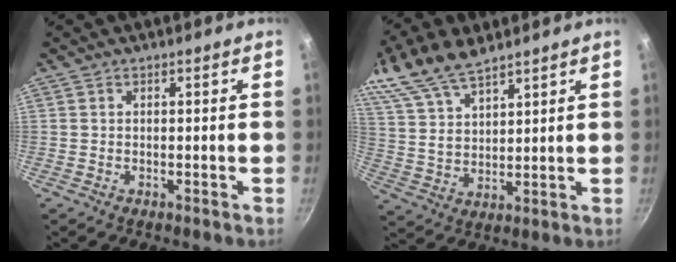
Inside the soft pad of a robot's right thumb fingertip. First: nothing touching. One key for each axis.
{"total": 14.6, "fx": 10.8, "fy": 6.1, "fz": 7.8, "tx": -0.158, "ty": -0.017, "tz": 0.221}